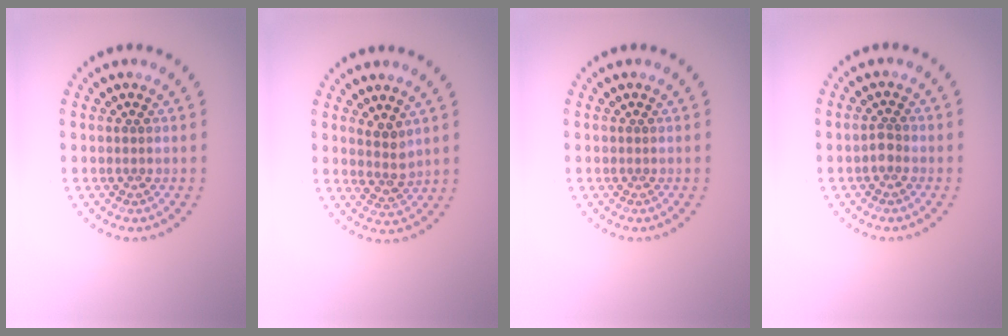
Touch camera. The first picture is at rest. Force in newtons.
{"total": 2.1, "press": 1.8, "slide": 1.2}
{"total": 0.0}
{"total": 1.1, "press": 1.0, "slide": 0.6}